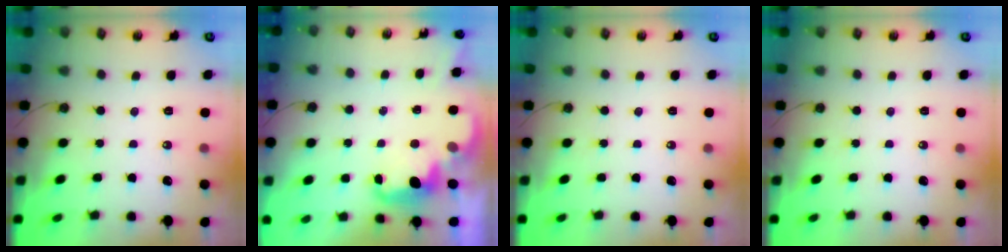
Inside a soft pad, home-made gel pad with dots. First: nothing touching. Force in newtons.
{"total": 2.8, "press": 2.7, "slide": 0.7}
{"total": 0.0}
{"total": 0.0}